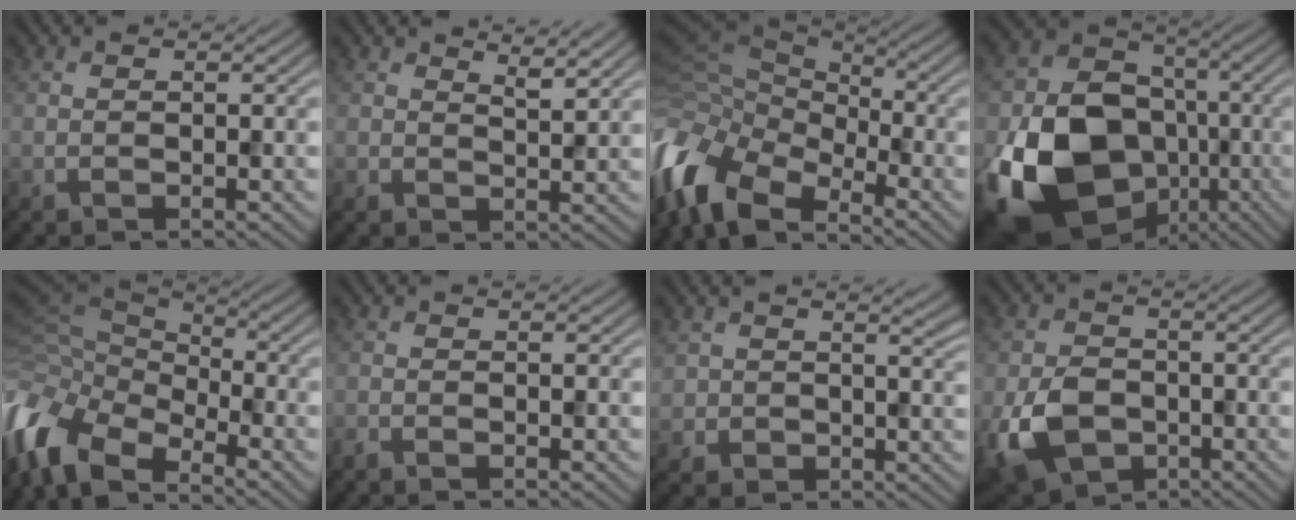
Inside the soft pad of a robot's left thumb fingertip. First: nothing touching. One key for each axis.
{"total": 2.9, "fx": 2.4, "fy": 0.9, "fz": 1.4, "tx": -0.021, "ty": -0.004, "tz": 0.043}
{"total": 11.9, "fx": -6.2, "fy": 6.2, "fz": 8.1, "tx": -0.205, "ty": -0.001, "tz": -0.127}
{"total": 18.6, "fx": -5.9, "fy": 14.3, "fz": 10.3, "tx": -0.236, "ty": -0.060, "tz": -0.092}
{"total": 10.5, "fx": -5.6, "fy": 5.2, "fz": 7.3, "tx": -0.188, "ty": -0.002, "tz": -0.117}
{"total": 0.7, "fx": -0.7, "fy": 0.0, "fz": 0.3, "tx": -0.005, "ty": -0.002, "tz": -0.015}
{"total": 3.5, "fx": 1.9, "fy": 2.6, "fz": 1.3, "tx": -0.045, "ty": -0.009, "tz": 0.032}
{"total": 8.5, "fx": -3.0, "fy": 6.1, "fz": 5.0, "tx": -0.121, "ty": -0.022, "tz": -0.064}